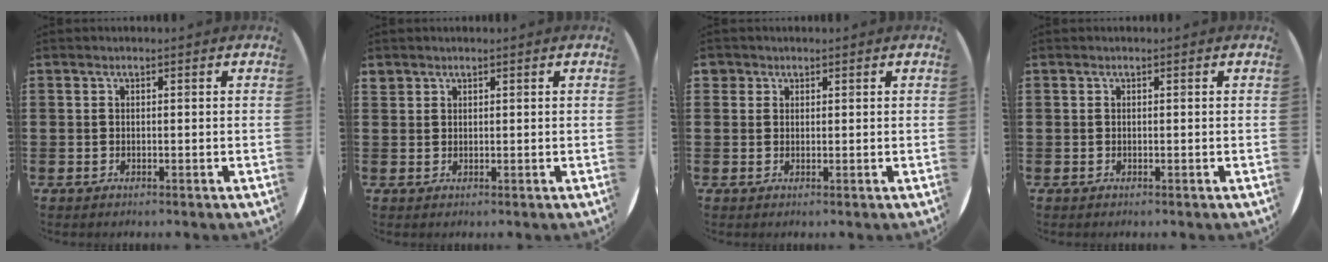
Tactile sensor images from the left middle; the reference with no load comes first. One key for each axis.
{"total": 1.0, "fx": 0.9, "fy": 0.4, "fz": -0.2, "tx": 0.010, "ty": 0.000, "tz": 0.017}
{"total": 1.3, "fx": 1.0, "fy": 0.9, "fz": 0.1, "tx": 0.005, "ty": 0.002, "tz": 0.018}
{"total": 0.0}